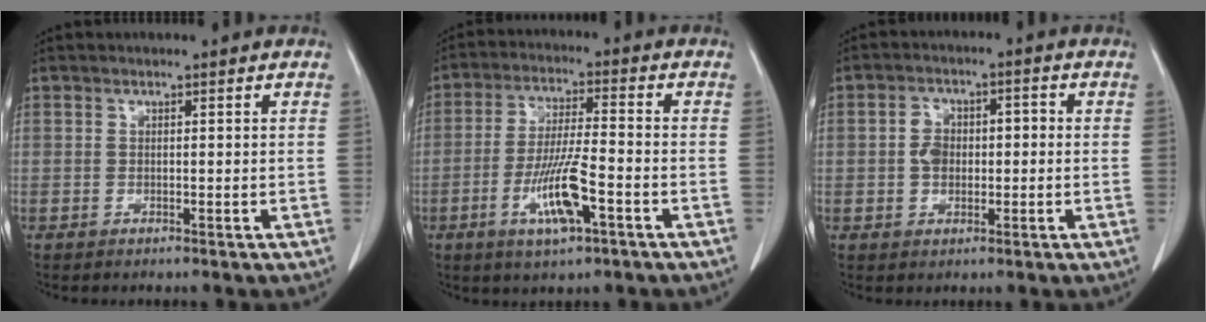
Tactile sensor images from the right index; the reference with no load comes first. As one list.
[{"total": 9.5, "force": [-3.9, 1.2, 8.6], "torque": [-0.169, -0.008, -0.070]}, {"total": 4.6, "force": [-0.3, 3.4, 3.1], "torque": [-0.065, 0.024, -0.008]}]